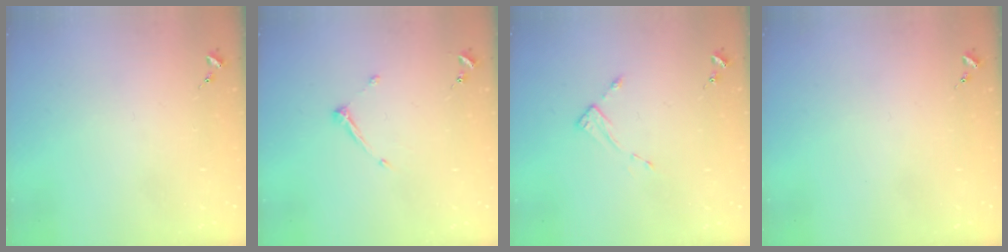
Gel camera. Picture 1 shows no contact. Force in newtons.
{"total": 5.9, "press": 5.9, "slide": 0.6}
{"total": 2.6, "press": 2.6, "slide": 0.3}
{"total": 0.0}